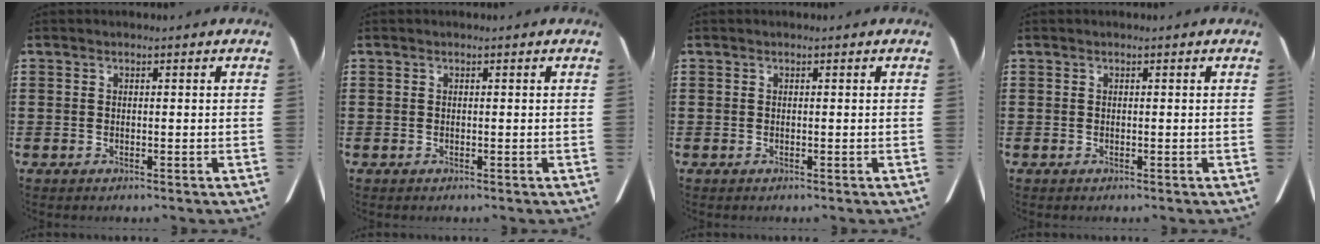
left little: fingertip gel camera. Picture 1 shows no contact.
{"total": 0.0}
{"total": 0.0}
{"total": 0.0}